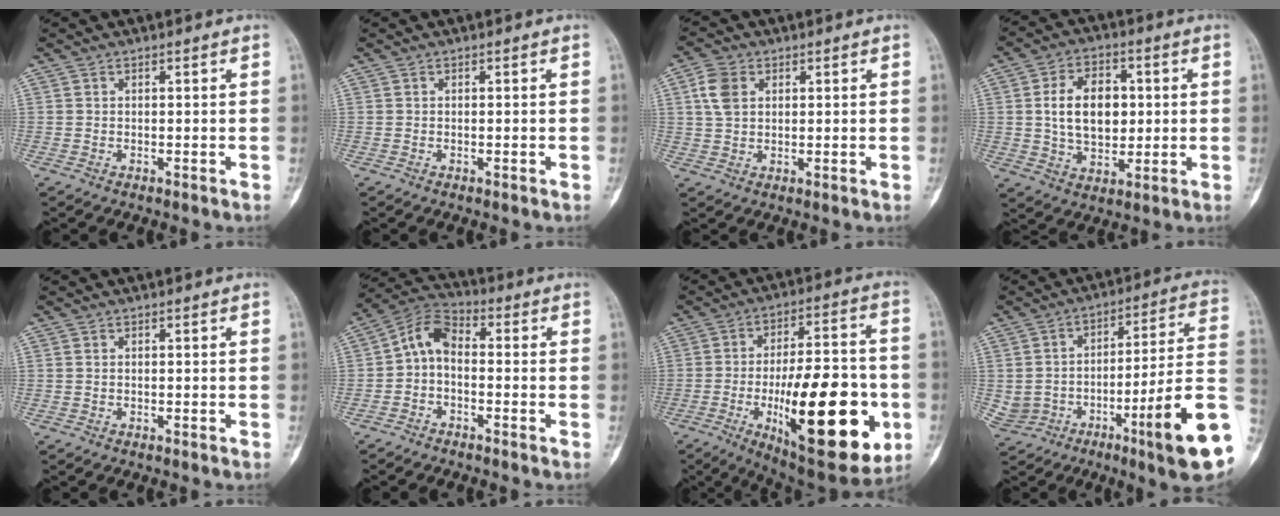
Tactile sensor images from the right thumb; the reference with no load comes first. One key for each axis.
{"total": 0.6, "fx": -0.2, "fy": 0.1, "fz": 0.6, "tx": -0.009, "ty": -0.001, "tz": 0.000}
{"total": 5.6, "fx": 1.7, "fy": 3.9, "fz": 3.6, "tx": -0.067, "ty": 0.005, "tz": 0.032}
{"total": 13.4, "fx": 1.6, "fy": 9.0, "fz": 9.8, "tx": -0.135, "ty": 0.003, "tz": 0.028}
{"total": 0.0}
{"total": 7.1, "fx": -0.9, "fy": 4.4, "fz": 5.5, "tx": -0.094, "ty": 0.032, "tz": -0.035}
{"total": 28.2, "fx": -7.2, "fy": 10.3, "fz": 25.2, "tx": -0.353, "ty": 0.002, "tz": -0.090}
{"total": 20.2, "fx": -5.6, "fy": 4.7, "fz": 18.9, "tx": -0.235, "ty": 0.042, "tz": -0.073}